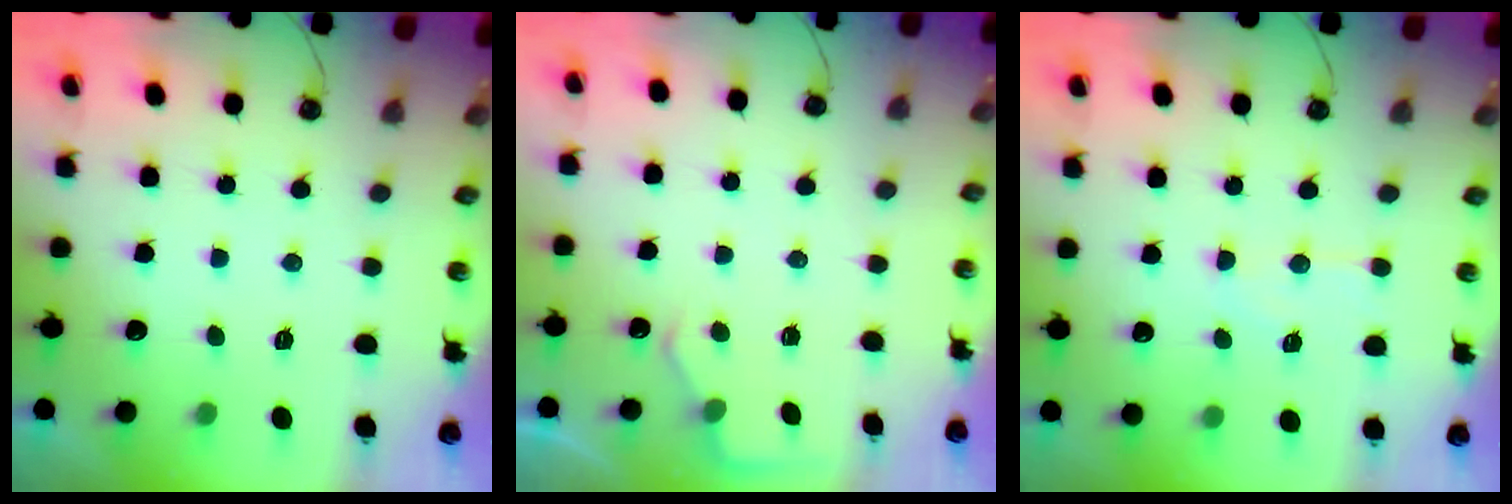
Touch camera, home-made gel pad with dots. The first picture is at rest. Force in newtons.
{"total": 3.9, "press": 3.9, "slide": 0.5}
{"total": 8.6, "press": 8.6, "slide": 0.8}